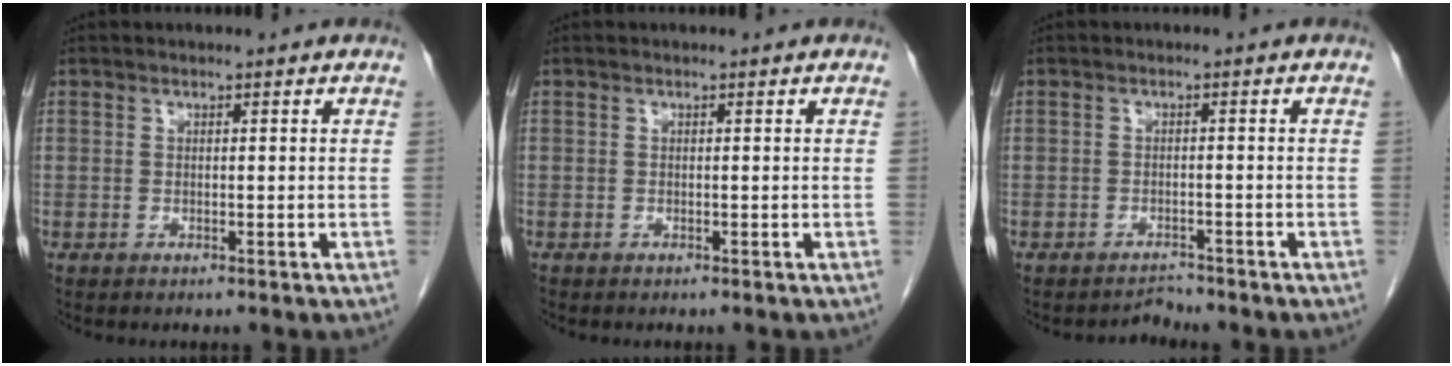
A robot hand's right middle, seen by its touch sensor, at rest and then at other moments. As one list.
[{"total": 0.0}, {"total": 1.6, "force": [-1.5, 0.2, -0.6], "torque": [0.011, -0.006, -0.021]}]